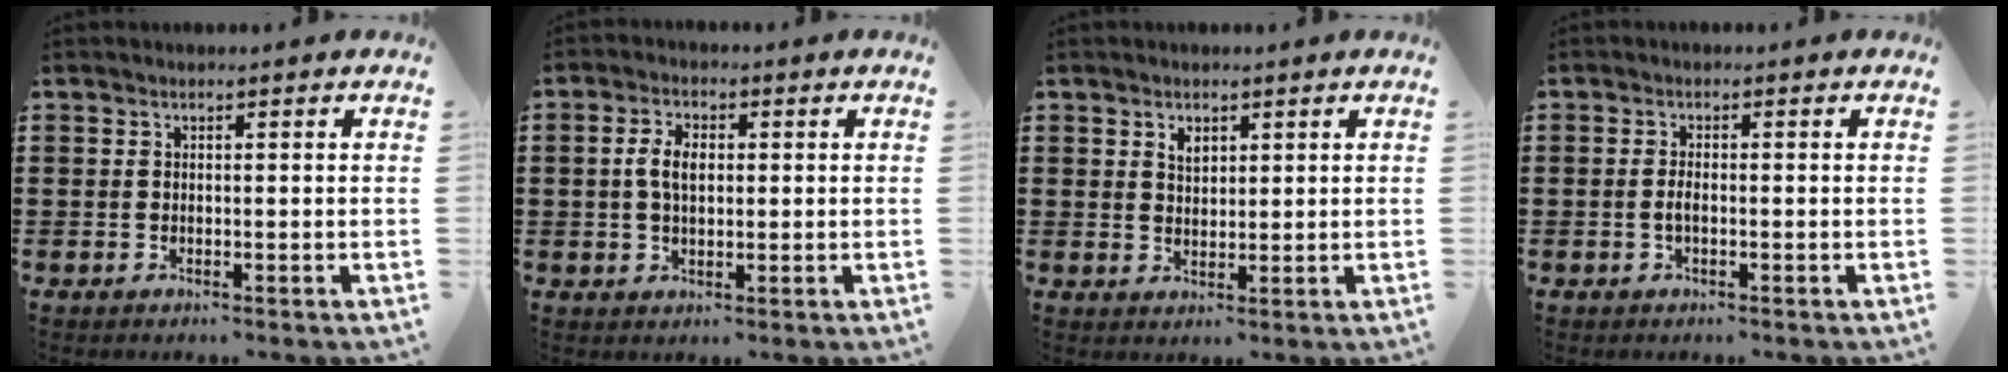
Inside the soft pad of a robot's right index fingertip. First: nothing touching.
{"total": 4.3, "force": [0.4, 2.2, 3.6], "torque": [-0.083, 0.004, 0.003]}
{"total": 1.9, "force": [1.3, 1.0, 1.0], "torque": [-0.024, 0.001, 0.025]}
{"total": 1.4, "force": [-0.4, 0.4, 1.3], "torque": [-0.032, -0.001, -0.010]}